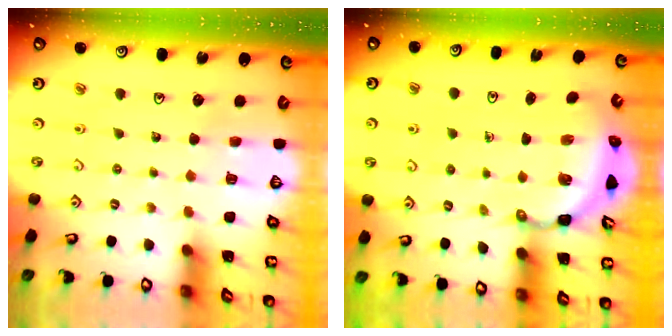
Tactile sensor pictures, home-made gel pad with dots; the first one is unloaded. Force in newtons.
{"total": 3.7, "press": 3.6, "slide": 0.8}